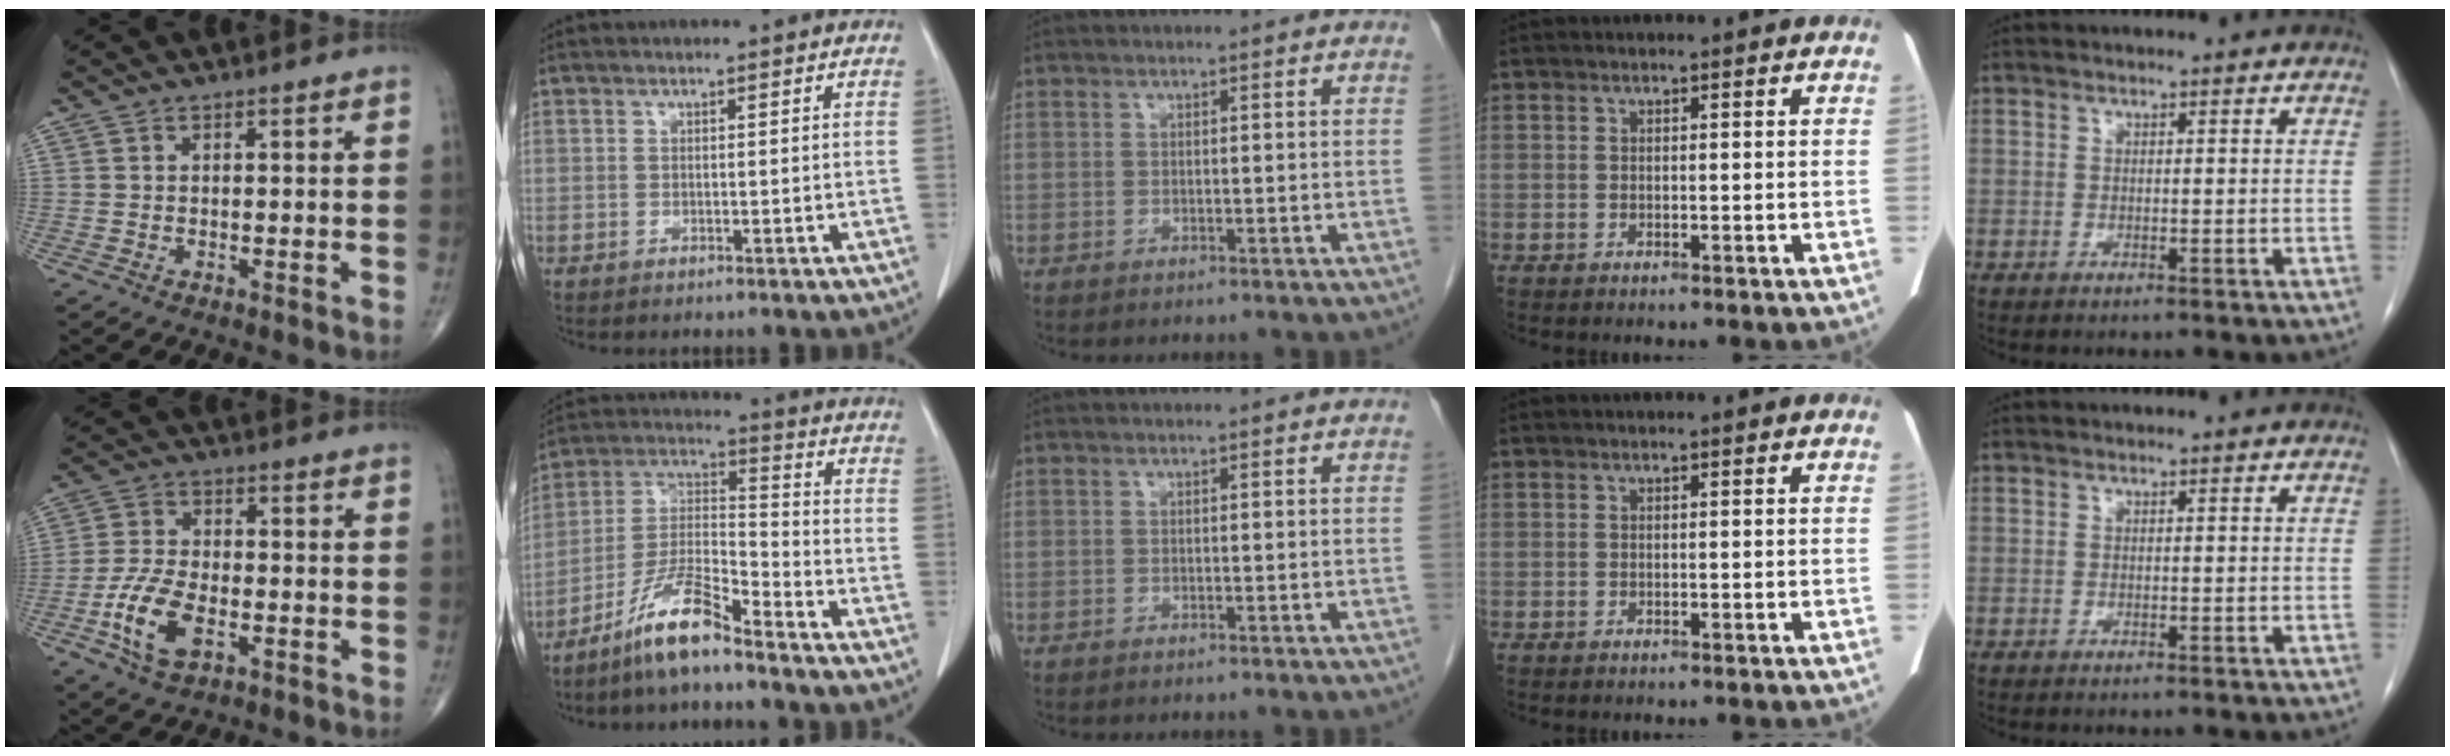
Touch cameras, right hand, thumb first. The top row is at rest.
{"thumb": {"total": 10.1, "force": [-3.7, 5.2, 7.9], "torque": [-0.162, 0.011, -0.068]}, "index": {"total": 10.4, "force": [-7.9, 1.1, 6.6], "torque": [-0.139, -0.005, -0.154]}}